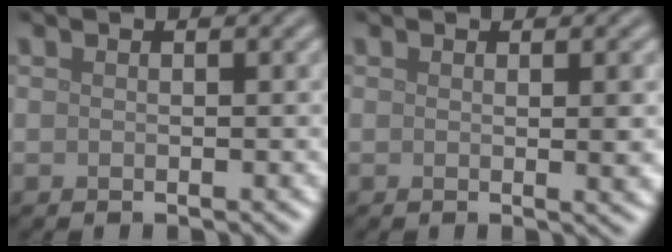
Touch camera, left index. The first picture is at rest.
{"total": 2.2, "force": [0.3, 0.6, 2.1], "torque": [-0.021, -0.002, 0.002]}